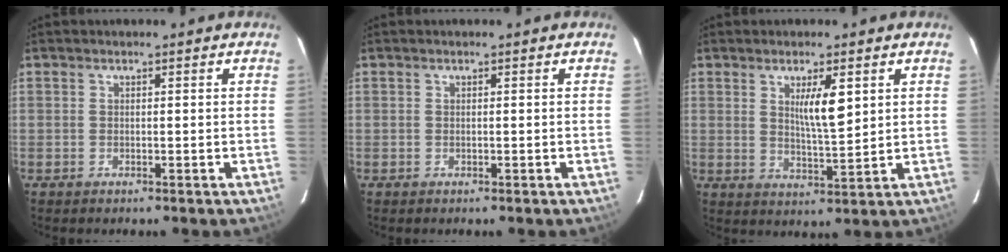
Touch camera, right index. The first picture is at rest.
{"total": 0.0}
{"total": 5.9, "force": [2.2, 1.0, 5.4], "torque": [-0.094, -0.007, 0.040]}